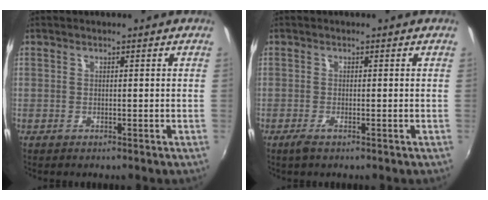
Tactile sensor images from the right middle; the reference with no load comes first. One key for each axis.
{"total": 1.8, "fx": -1.1, "fy": 0.1, "fz": 1.4, "tx": -0.028, "ty": -0.006, "tz": -0.021}